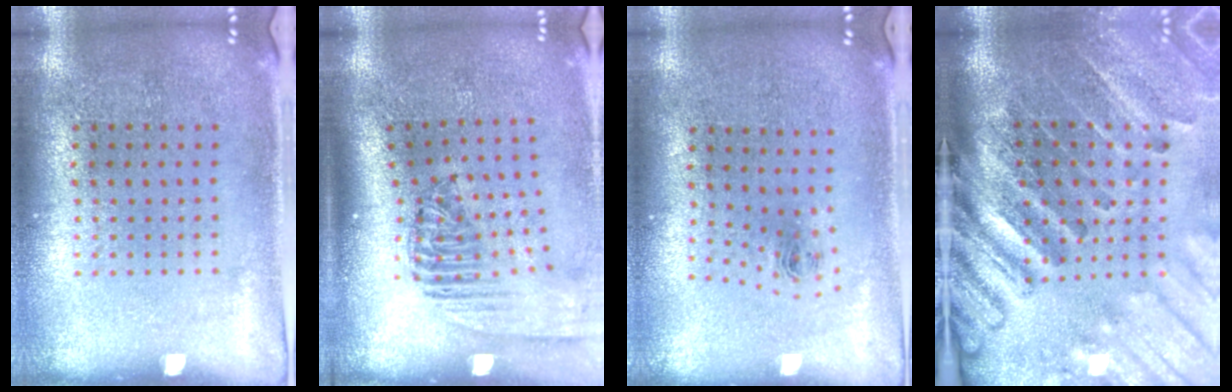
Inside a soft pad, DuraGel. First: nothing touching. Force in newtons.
{"total": 2.4, "press": 1.8, "slide": 1.5}
{"total": 0.9, "press": 0.3, "slide": 0.8}
{"total": 4.4, "press": 3.2, "slide": 3.0}